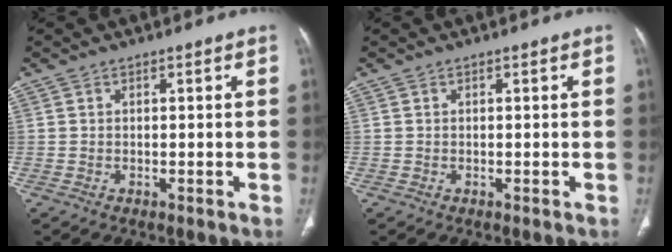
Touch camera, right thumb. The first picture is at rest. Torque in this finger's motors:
{"motor_torque": [0.48, -0.26, 0.23, -0.22, 0.03]}